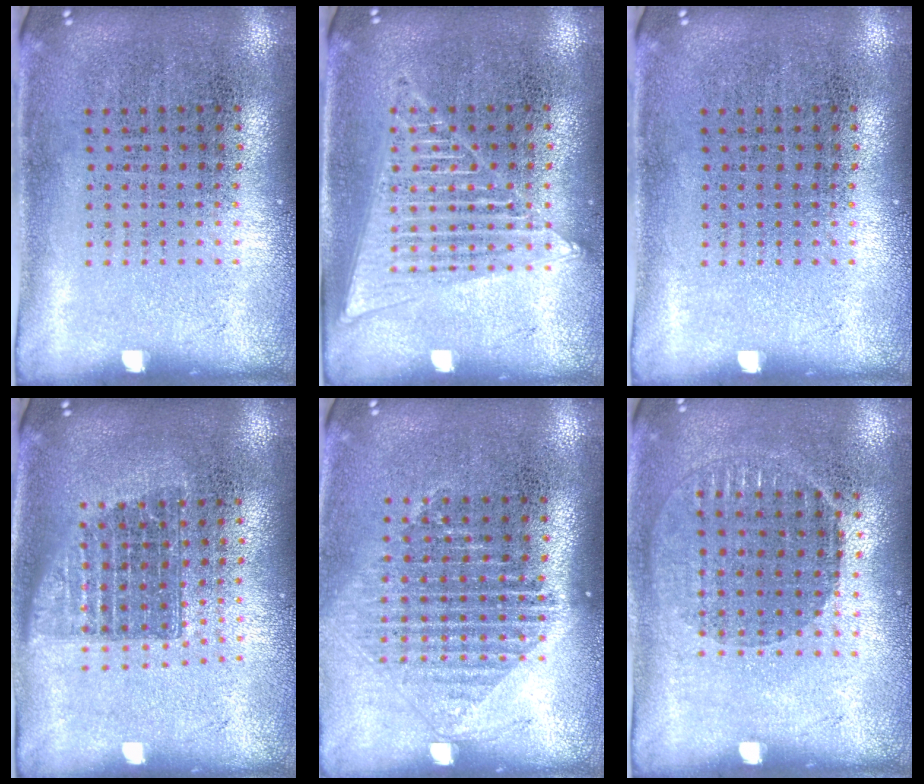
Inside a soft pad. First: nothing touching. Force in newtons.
{"total": 1.5, "press": 1.5, "slide": 0.1}
{"total": 0.0}
{"total": 1.4, "press": 1.1, "slide": 0.8}
{"total": 1.2, "press": 1.1, "slide": 0.6}
{"total": 1.0, "press": 0.9, "slide": 0.4}